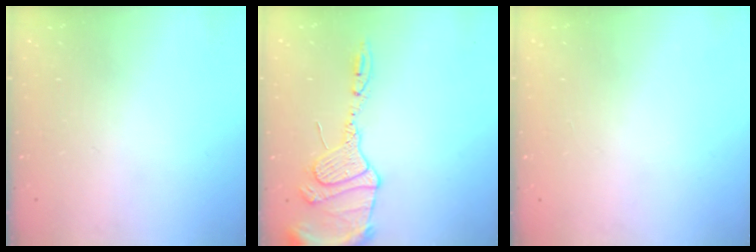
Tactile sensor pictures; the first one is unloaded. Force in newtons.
{"total": 14.4, "press": 14.4, "slide": 1.5}
{"total": 0.0}